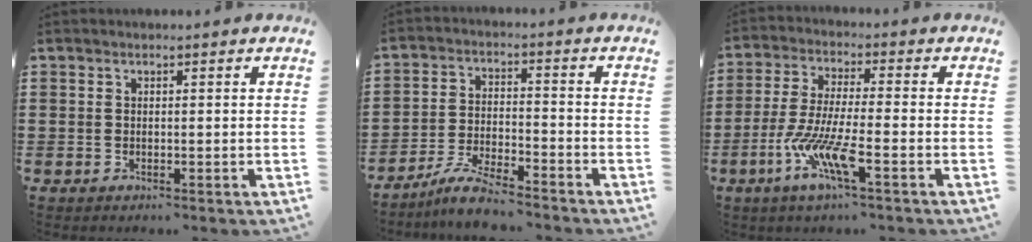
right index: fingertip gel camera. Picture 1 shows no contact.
{"total": 5.8, "force": [-5.4, 0.2, 2.2], "torque": [-0.058, -0.006, -0.106]}
{"total": 9.1, "force": [-4.7, 1.2, 7.8], "torque": [-0.181, -0.014, -0.095]}